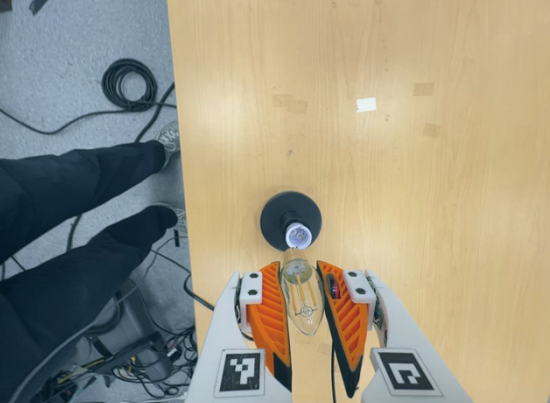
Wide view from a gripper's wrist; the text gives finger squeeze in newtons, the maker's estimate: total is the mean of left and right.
{"total": 20.3, "left": 22.5, "right": 18.1}